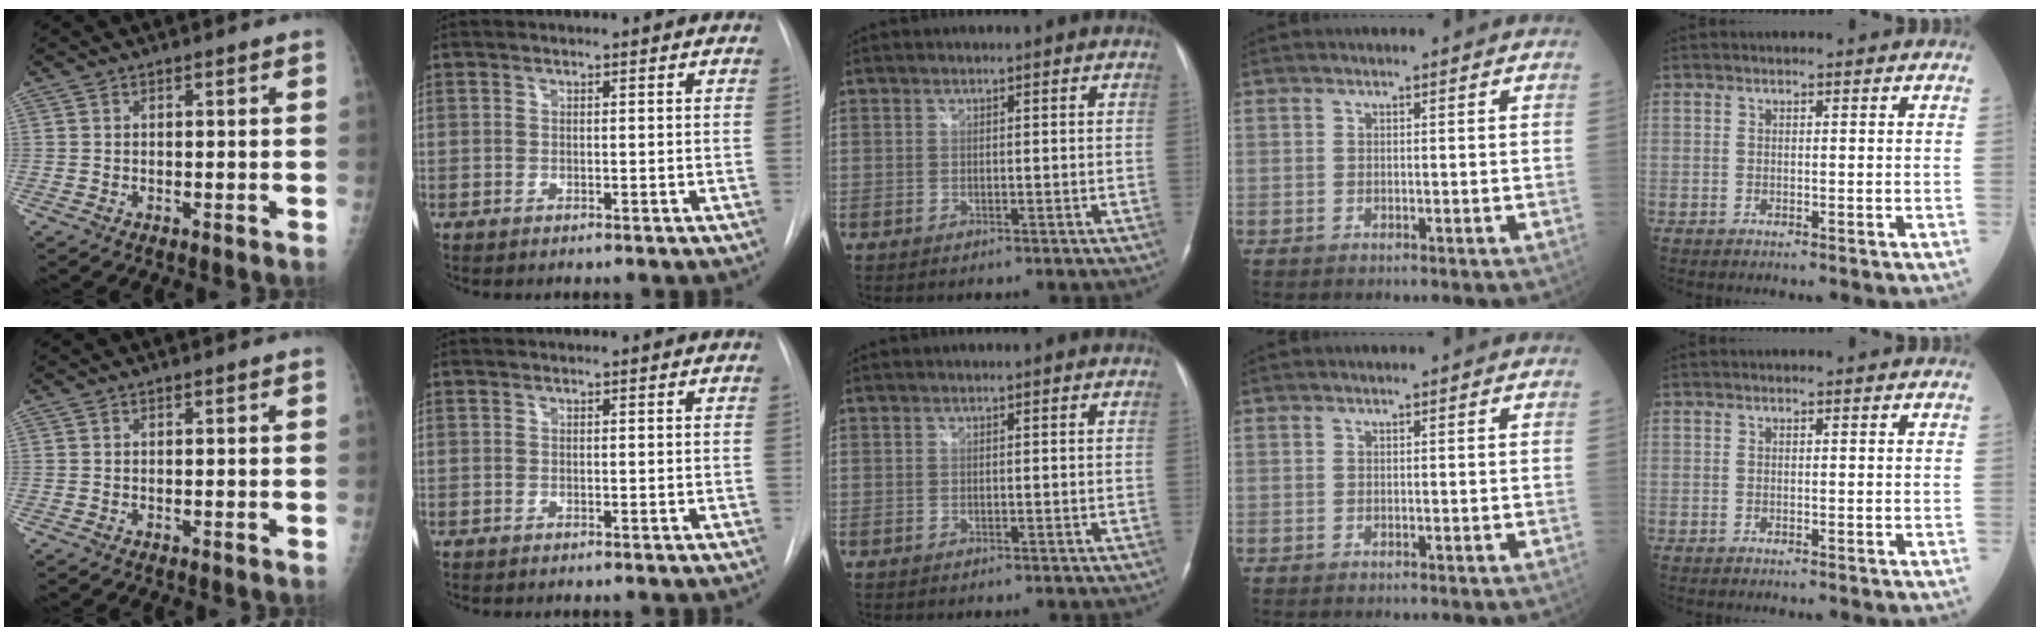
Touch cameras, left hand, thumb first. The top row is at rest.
{}